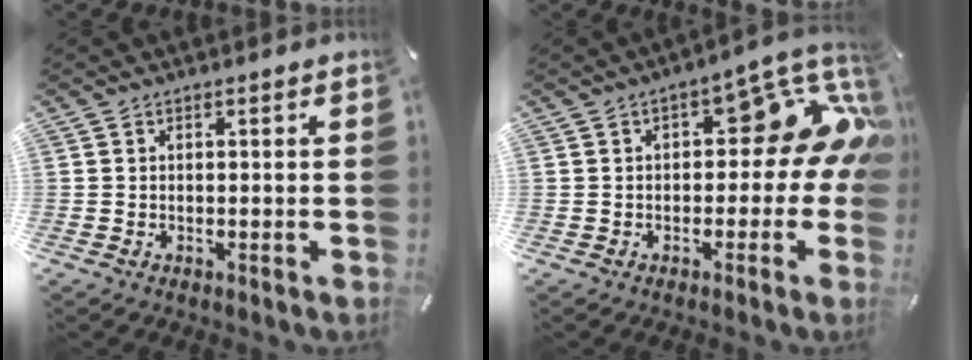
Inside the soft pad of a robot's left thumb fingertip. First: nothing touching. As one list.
[{"total": 13.9, "force": [4.0, 6.9, 11.3], "torque": [-0.129, -0.027, 0.060]}]